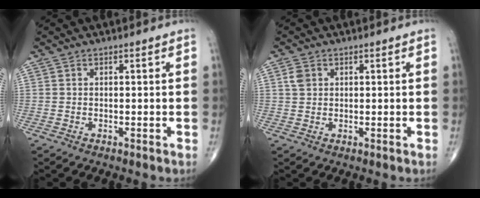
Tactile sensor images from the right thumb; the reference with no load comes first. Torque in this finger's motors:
{"motor_torque": [-0.21, 0.10, 0.26, 0.09, -0.01]}